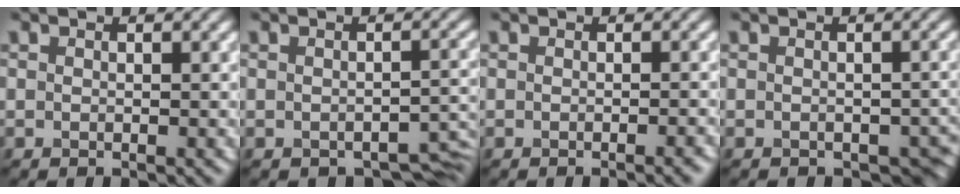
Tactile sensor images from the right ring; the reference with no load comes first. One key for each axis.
{"total": 2.8, "fx": -2.0, "fy": 1.2, "fz": 1.5, "tx": -0.012, "ty": -0.010, "tz": -0.018}
{"total": 1.2, "fx": -0.7, "fy": 0.3, "fz": 0.9, "tx": -0.006, "ty": 0.000, "tz": -0.013}
{"total": 2.5, "fx": -1.4, "fy": 1.4, "fz": 1.4, "tx": -0.012, "ty": -0.015, "tz": -0.010}